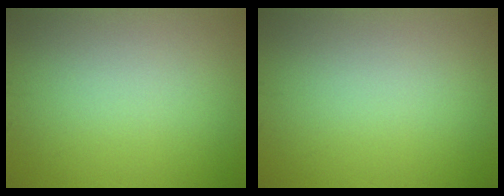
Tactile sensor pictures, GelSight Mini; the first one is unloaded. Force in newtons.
{"total": 0.0}